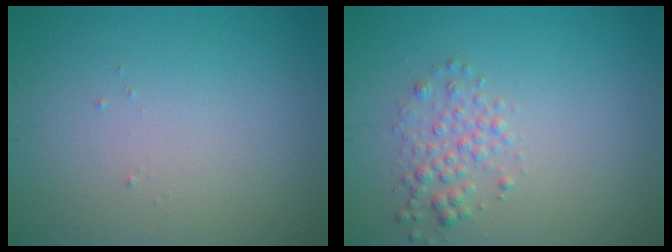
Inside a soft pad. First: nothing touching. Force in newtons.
{"total": 2.0, "press": 2.0, "slide": 0.1}